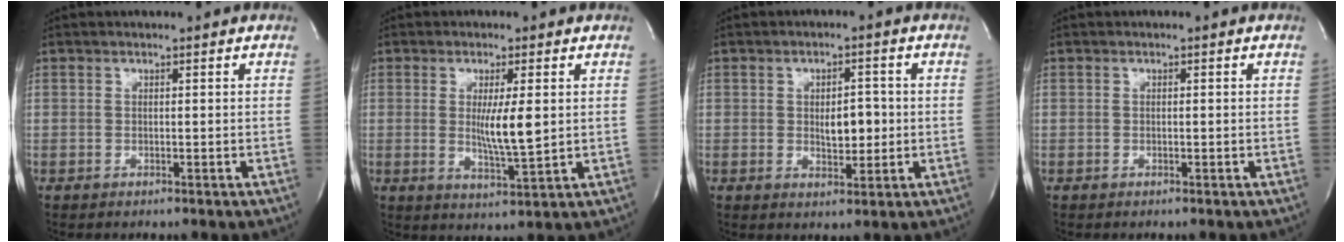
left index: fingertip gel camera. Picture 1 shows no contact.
{"total": 6.0, "force": [0.5, 0.4, 5.9], "torque": [-0.108, -0.015, 0.013]}
{"total": 4.4, "force": [-0.2, 2.1, 3.9], "torque": [-0.057, -0.001, 0.003]}
{"total": 0.0}